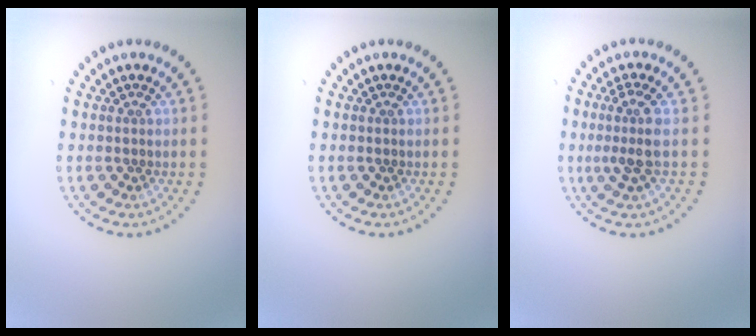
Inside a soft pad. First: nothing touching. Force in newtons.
{"total": 0.0}
{"total": 2.6, "press": 1.9, "slide": 1.7}